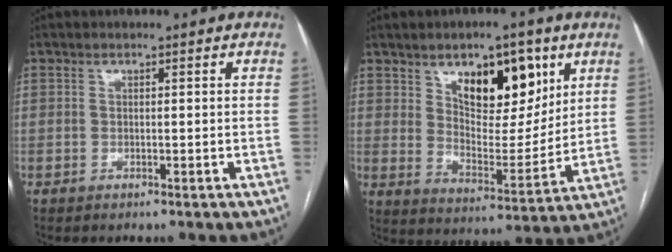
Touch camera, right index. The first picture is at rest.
{"total": 13.2, "force": [6.8, 5.7, 9.7], "torque": [-0.140, 0.000, 0.117]}